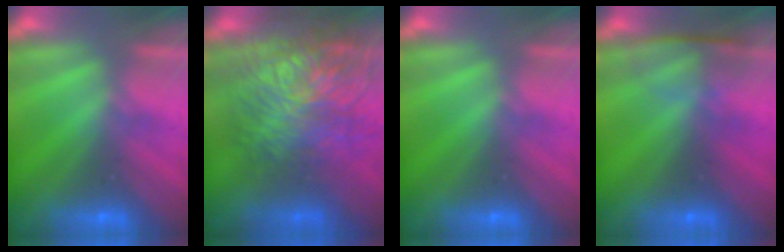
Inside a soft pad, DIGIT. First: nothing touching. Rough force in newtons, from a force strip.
{"total": 7.5}
{"total": 0.0}
{"total": 2.4}